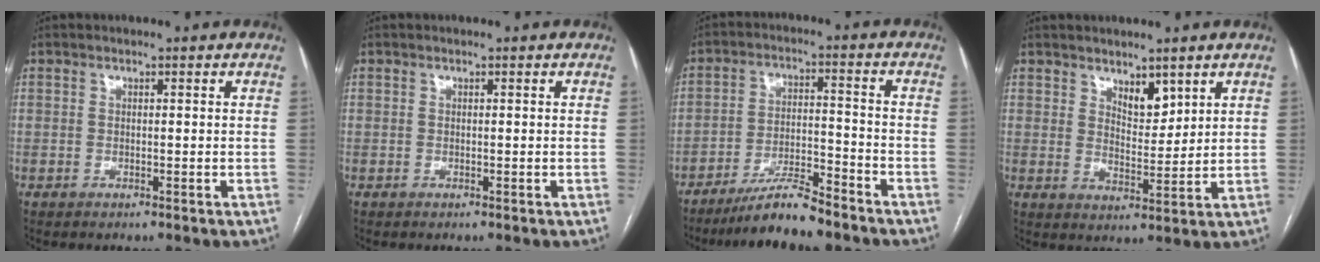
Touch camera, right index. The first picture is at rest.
{"total": 0.0}
{"total": 8.7, "force": [-7.5, 0.5, 4.4], "torque": [-0.076, -0.008, -0.133]}
{"total": 4.5, "force": [3.1, 2.0, 2.6], "torque": [-0.041, -0.009, 0.056]}